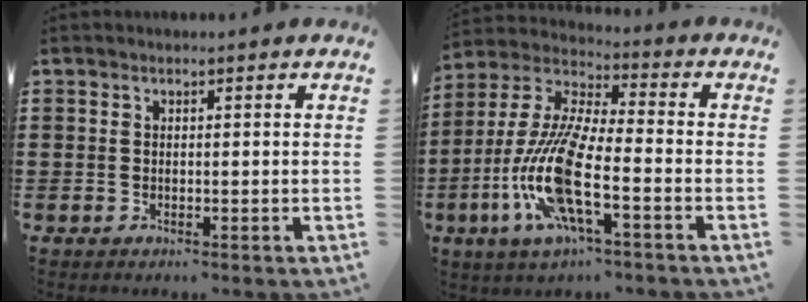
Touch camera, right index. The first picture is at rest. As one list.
[{"total": 13.5, "force": [-5.7, 3.1, 11.9], "torque": [-0.277, -0.026, -0.117]}]